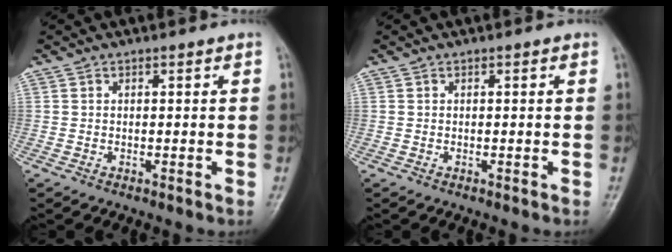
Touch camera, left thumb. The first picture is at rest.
{"total": 0.0}